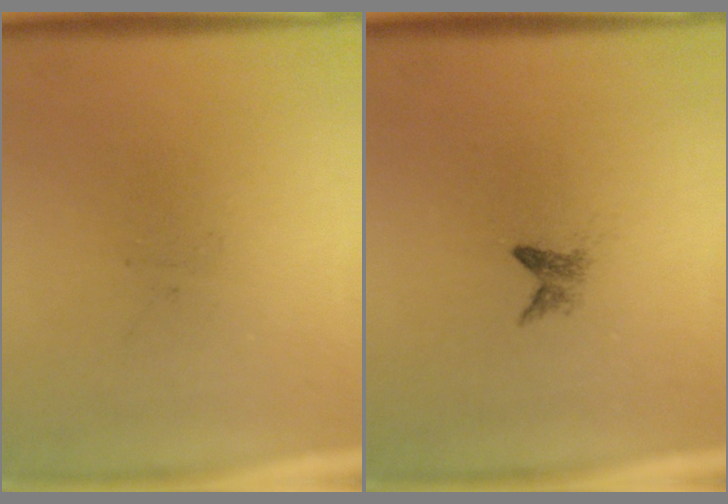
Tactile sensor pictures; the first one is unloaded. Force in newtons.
{"total": 1.4}